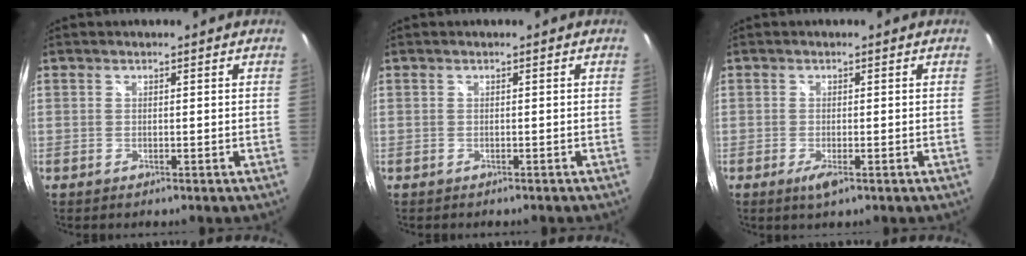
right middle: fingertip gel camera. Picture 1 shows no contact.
{"total": 0.7, "force": [-0.6, 0.3, 0.3], "torque": [-0.007, -0.001, -0.007]}
{"total": 2.5, "force": [-1.3, 0.6, 2.1], "torque": [-0.041, -0.010, -0.022]}